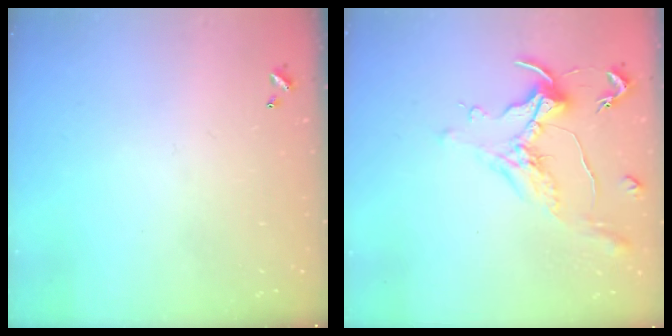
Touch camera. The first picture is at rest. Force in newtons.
{"total": 1.5, "press": 1.4, "slide": 0.6}